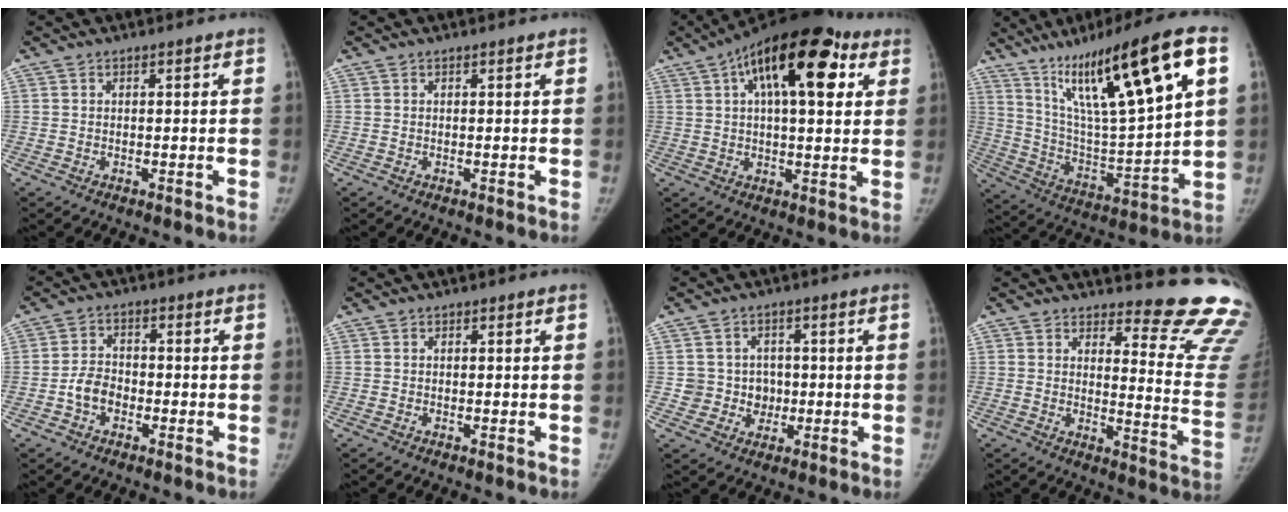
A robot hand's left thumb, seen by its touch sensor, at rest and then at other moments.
{"total": 0.0}
{"total": 21.8, "force": [8.6, 9.6, 17.5], "torque": [-0.258, 0.022, 0.127]}
{"total": 25.5, "force": [11.9, 4.8, 22.0], "torque": [-0.358, -0.020, 0.210]}
{"total": 5.2, "force": [-1.9, 4.0, 2.8], "torque": [-0.035, 0.021, -0.040]}
{"total": 0.0}
{"total": 6.1, "force": [-0.3, 6.0, 0.7], "torque": [0.035, 0.014, -0.002]}
{"total": 16.2, "force": [15.3, 2.6, 4.6], "torque": [-0.015, -0.191, 0.158]}